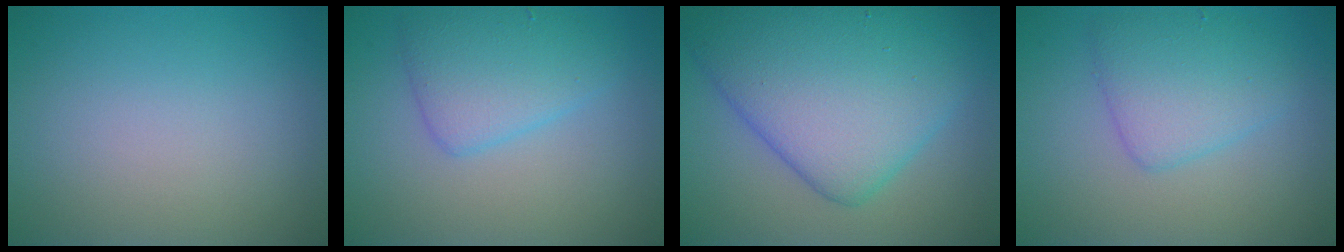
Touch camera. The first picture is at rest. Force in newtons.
{"total": 4.0, "press": 4.0, "slide": 0.3}
{"total": 10.7, "press": 10.7, "slide": 0.2}
{"total": 3.8, "press": 3.8, "slide": 0.2}